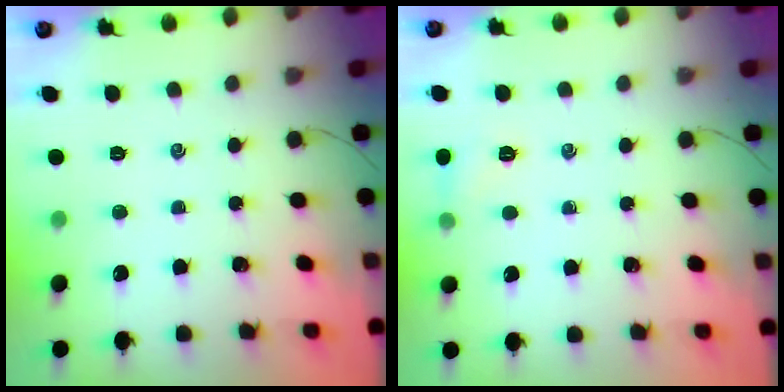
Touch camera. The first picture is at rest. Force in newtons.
{"total": 6.2, "press": 6.0, "slide": 1.6}